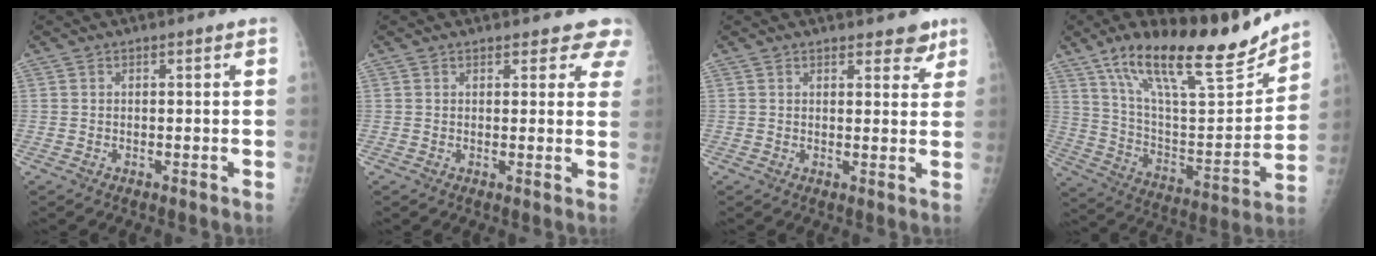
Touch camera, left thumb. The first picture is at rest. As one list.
[{"total": 5.4, "force": [4.9, 2.2, 0.5], "torque": [0.041, -0.020, 0.030]}, {"total": 4.0, "force": [3.0, 1.8, 1.9], "torque": [0.002, -0.016, 0.038]}, {"total": 24.7, "force": [17.6, 7.1, 15.9], "torque": [-0.228, -0.068, 0.301]}]